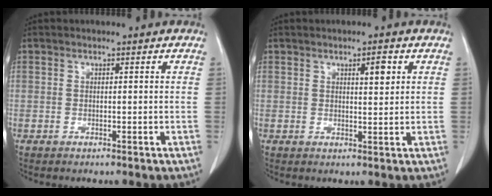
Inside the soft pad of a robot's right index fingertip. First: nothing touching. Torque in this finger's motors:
{"motor_torque": [0.08, 0.02, 0.04, 0.01]}